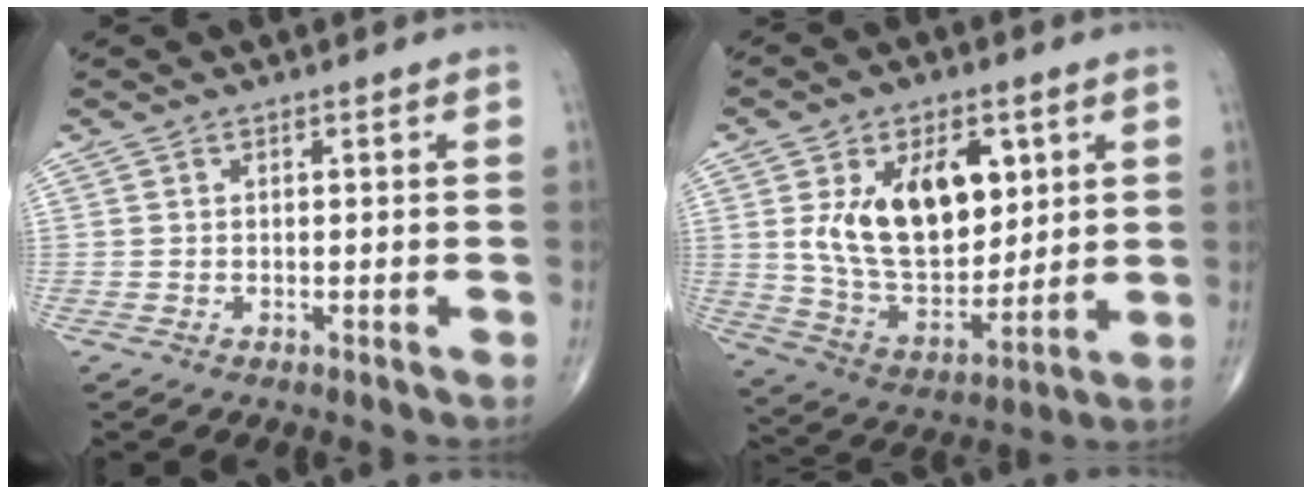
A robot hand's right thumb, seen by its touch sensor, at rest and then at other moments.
{"total": 18.3, "force": [5.2, 10.9, 13.7], "torque": [-0.188, -0.028, 0.106]}